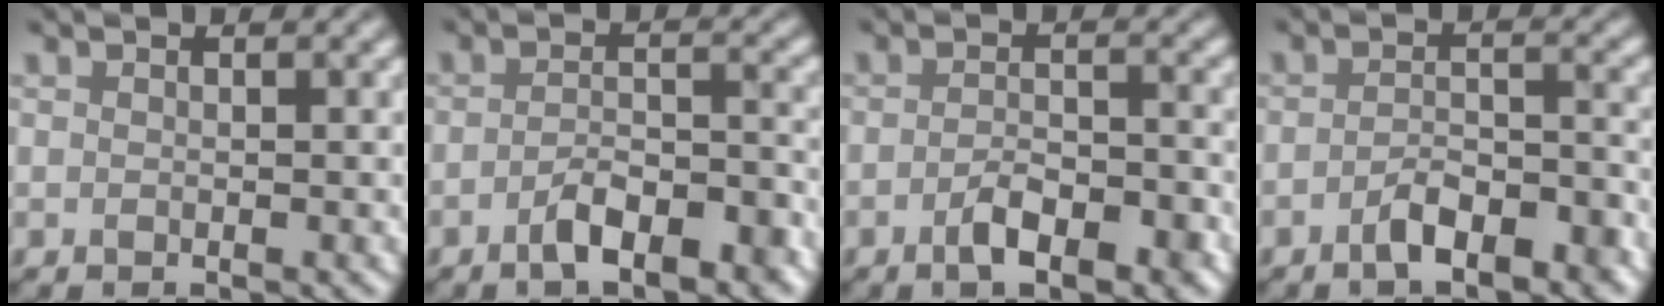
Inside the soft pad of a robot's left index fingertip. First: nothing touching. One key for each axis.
{"total": 4.9, "fx": -2.8, "fy": 1.8, "fz": 3.6, "tx": -0.060, "ty": 0.002, "tz": -0.047}
{"total": 4.0, "fx": -2.1, "fy": 1.5, "fz": 3.1, "tx": -0.053, "ty": 0.000, "tz": -0.036}
{"total": 4.4, "fx": -2.6, "fy": 1.7, "fz": 3.1, "tx": -0.050, "ty": 0.005, "tz": -0.046}